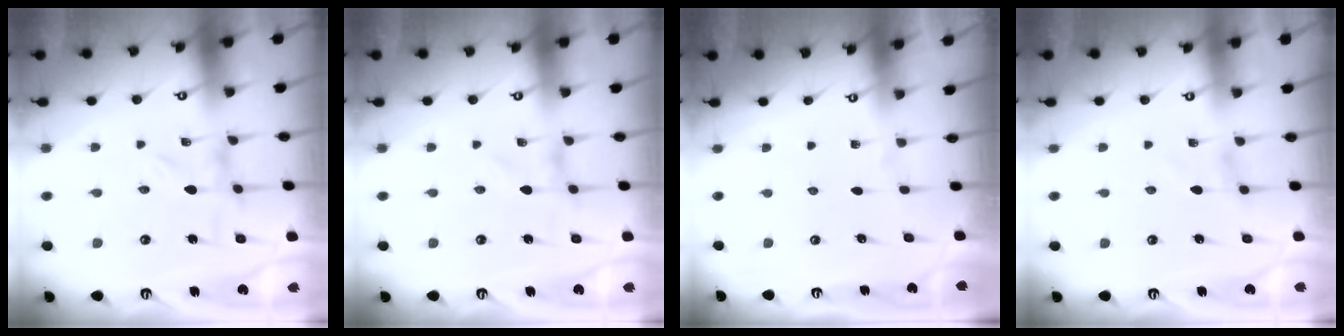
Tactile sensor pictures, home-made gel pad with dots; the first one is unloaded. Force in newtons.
{"total": 0.0}
{"total": 0.0}
{"total": 0.8, "press": 0.8, "slide": 0.3}